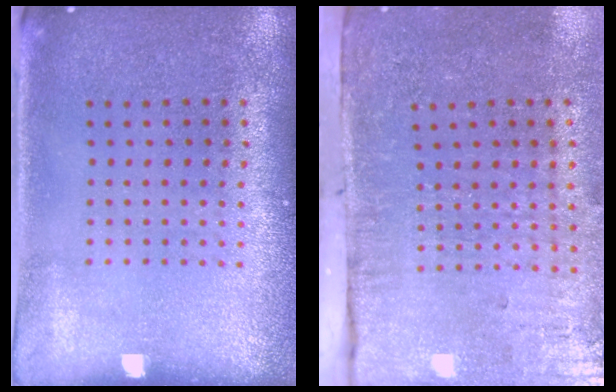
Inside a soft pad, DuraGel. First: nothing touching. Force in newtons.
{"total": 4.7, "press": 3.8, "slide": 2.9}